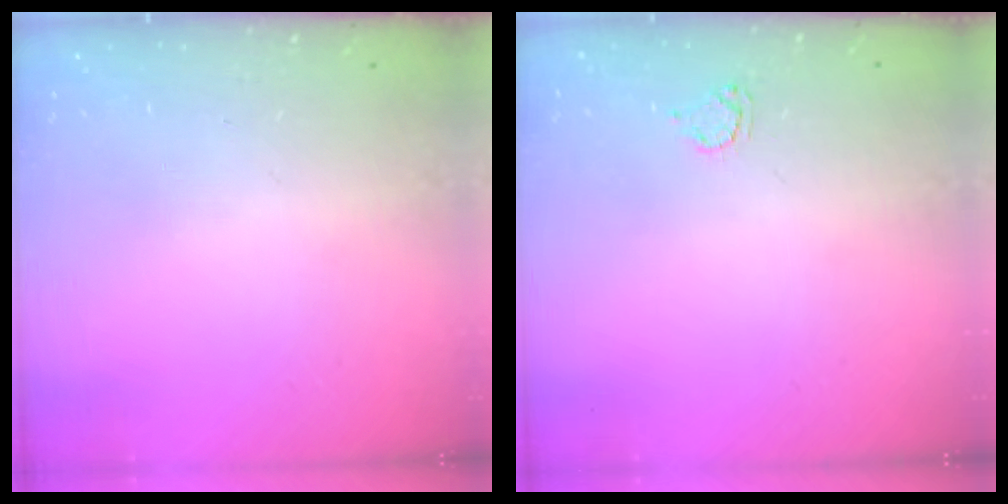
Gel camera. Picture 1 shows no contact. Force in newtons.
{"total": 2.9, "press": 2.9, "slide": 0.3}